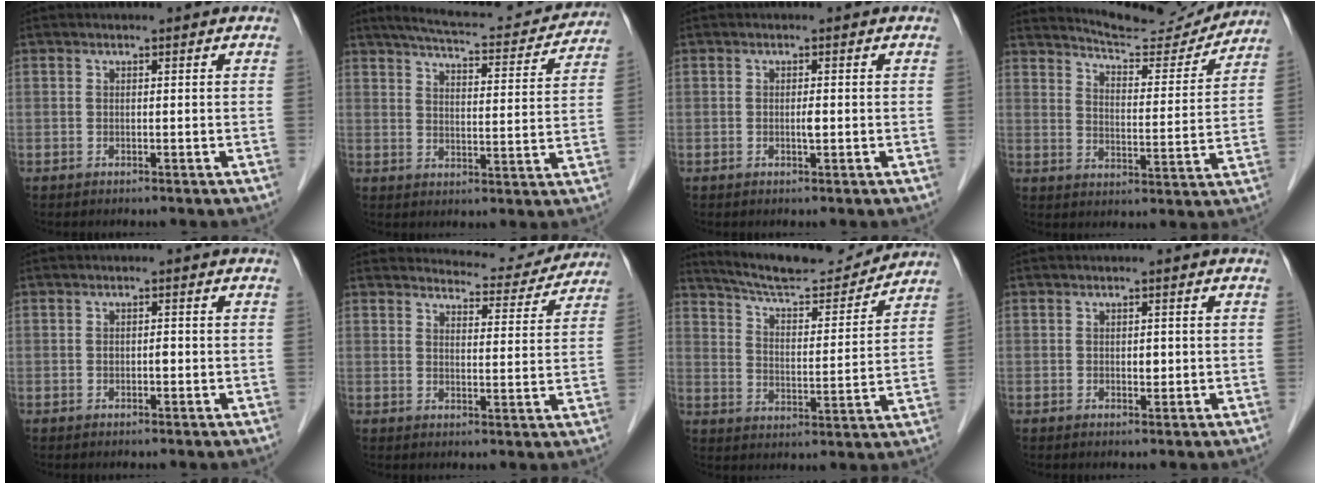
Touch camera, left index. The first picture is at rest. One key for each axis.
{"total": 15.9, "fx": 14.6, "fy": 2.5, "fz": 5.7, "tx": -0.081, "ty": 0.006, "tz": 0.189}
{"total": 0.9, "fx": -0.2, "fy": 0.1, "fz": 0.9, "tx": -0.018, "ty": -0.001, "tz": -0.002}
{"total": 12.9, "fx": 12.7, "fy": 1.2, "fz": 2.2, "tx": -0.032, "ty": -0.014, "tz": 0.175}
{"total": 0.9, "fx": -0.2, "fy": 0.5, "fz": 0.7, "tx": -0.012, "ty": 0.002, "tz": -0.004}
{"total": 9.1, "fx": 9.0, "fy": 1.8, "fz": 0.3, "tx": 0.002, "ty": -0.007, "tz": 0.105}
{"total": 14.5, "fx": 13.8, "fy": 1.6, "fz": 4.0, "tx": -0.071, "ty": -0.001, "tz": 0.214}
{"total": 1.1, "fx": 0.0, "fy": 0.7, "fz": 0.8, "tx": -0.011, "ty": 0.000, "tz": 0.002}